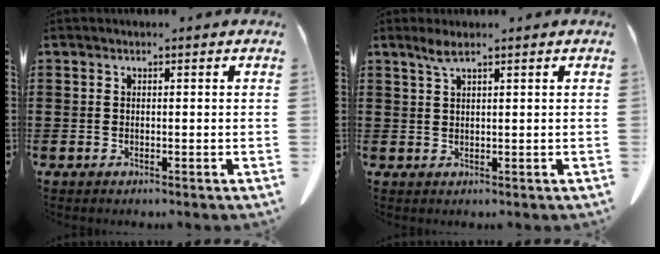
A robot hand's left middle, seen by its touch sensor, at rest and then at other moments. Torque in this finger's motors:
{"motor_torque": [0.33, -0.06, 0.01, 0.03]}